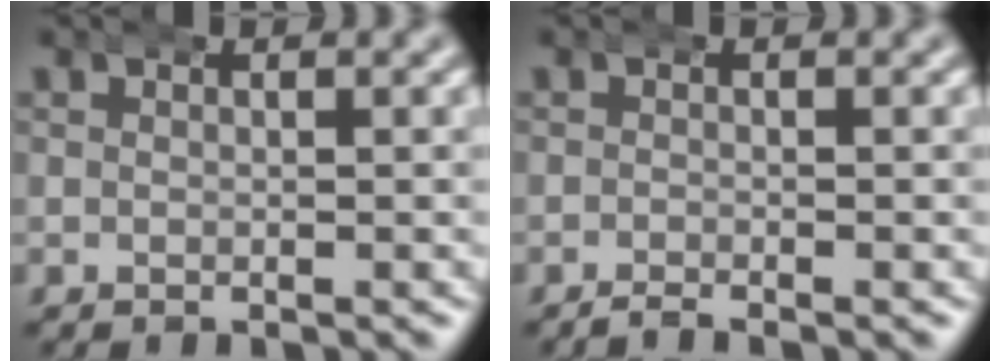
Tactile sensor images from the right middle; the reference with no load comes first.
{"total": 1.2, "force": [-1.2, 0.0, 0.3], "torque": [-0.010, -0.005, -0.021]}